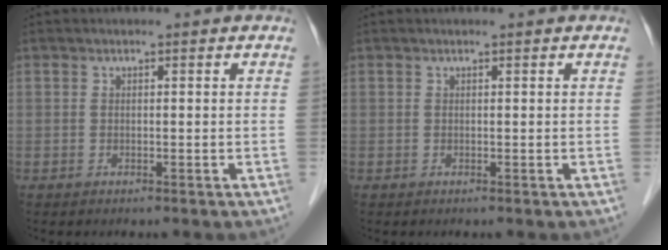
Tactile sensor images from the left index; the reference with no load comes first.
{"total": 0.5, "force": [0.5, 0.0, 0.3], "torque": [-0.005, 0.004, 0.008]}